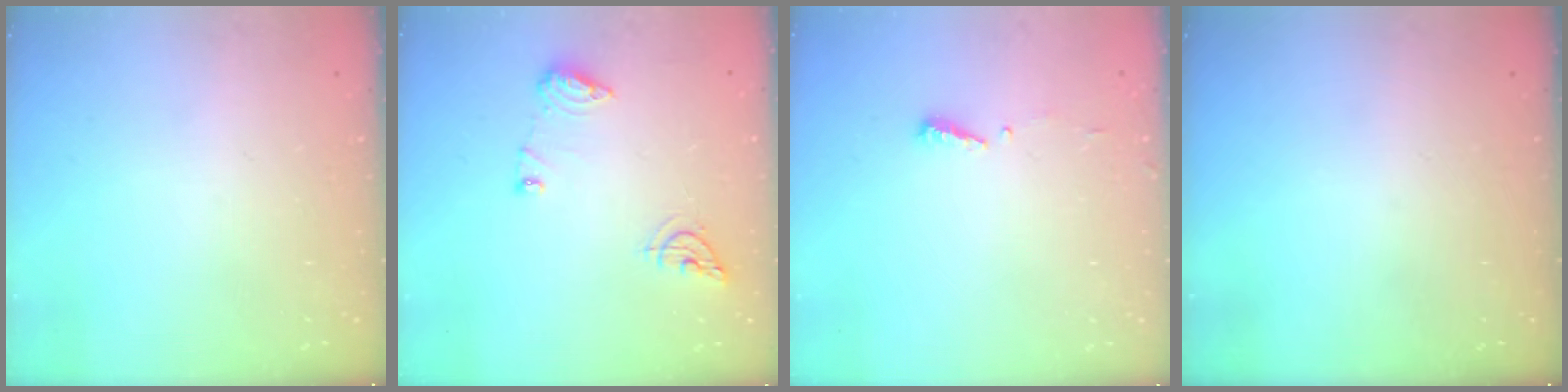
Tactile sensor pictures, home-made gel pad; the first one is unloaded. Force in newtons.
{"total": 9.5, "press": 9.5, "slide": 0.9}
{"total": 4.4, "press": 4.4, "slide": 0.3}
{"total": 0.0}